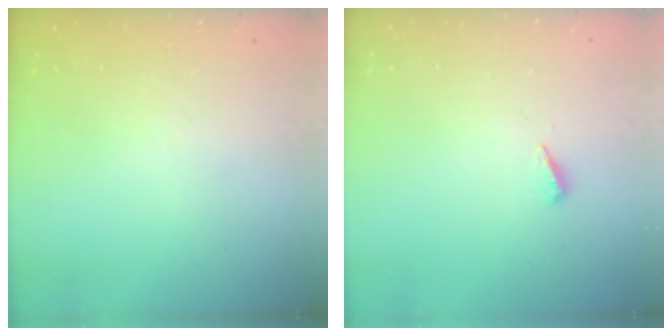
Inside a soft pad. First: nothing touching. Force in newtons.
{"total": 2.9, "press": 2.9, "slide": 0.3}